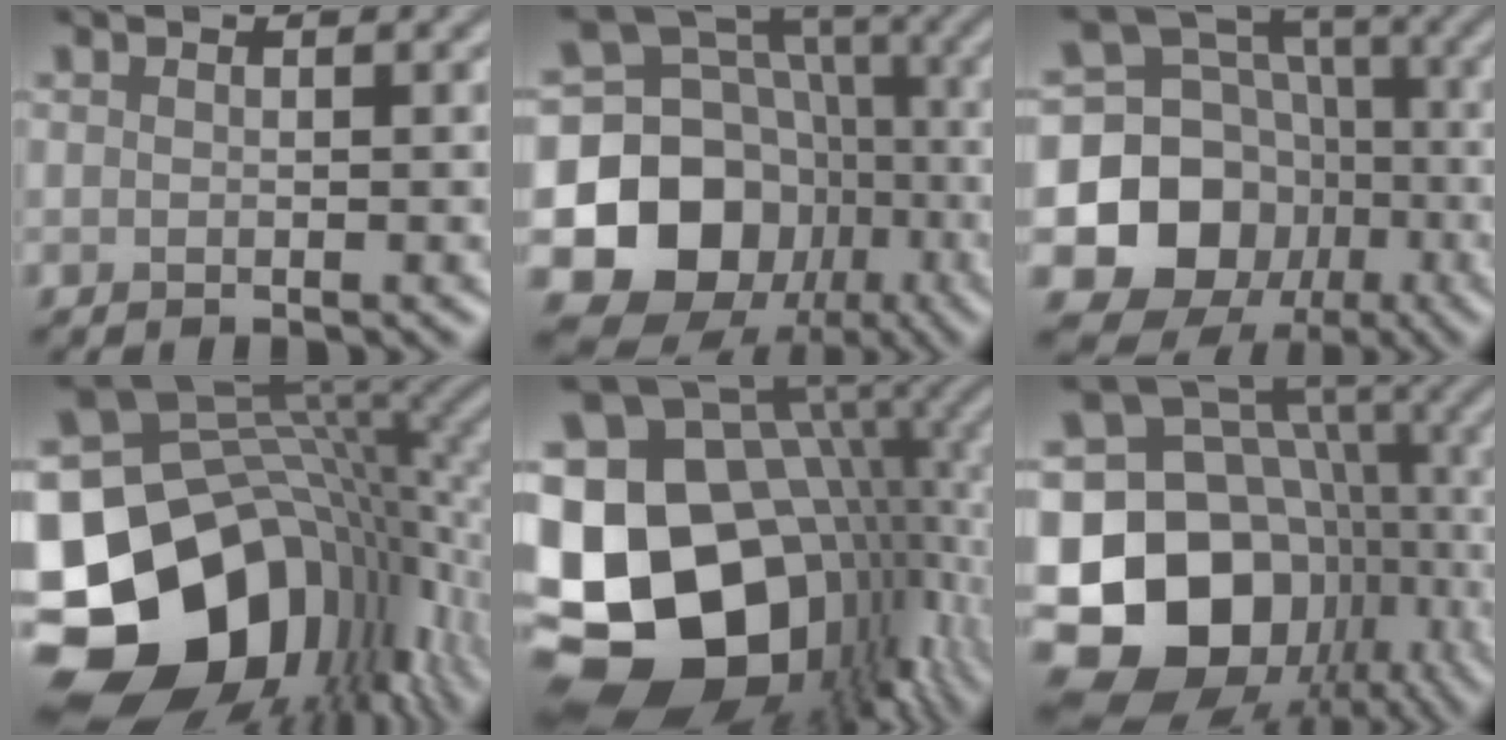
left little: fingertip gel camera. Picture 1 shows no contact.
{"total": 14.5, "force": [-4.2, 12.5, 6.1], "torque": [-0.118, 0.002, -0.096]}
{"total": 11.0, "force": [-2.8, 9.7, 4.4], "torque": [-0.089, -0.005, -0.068]}
{"total": 19.2, "force": [-6.4, 14.0, 11.5], "torque": [-0.223, -0.020, -0.088]}
{"total": 22.7, "force": [-3.9, 17.2, 14.3], "torque": [-0.262, -0.017, -0.085]}
{"total": 17.8, "force": [-4.9, 14.6, 8.8], "torque": [-0.166, 0.004, -0.076]}